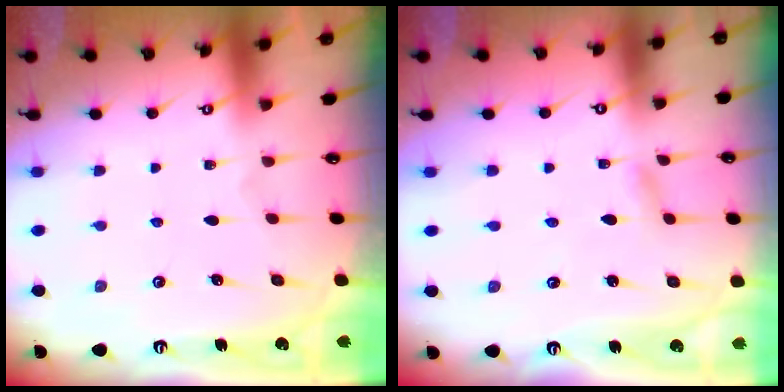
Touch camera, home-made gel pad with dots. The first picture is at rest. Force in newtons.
{"total": 1.5, "press": 1.5, "slide": 0.2}